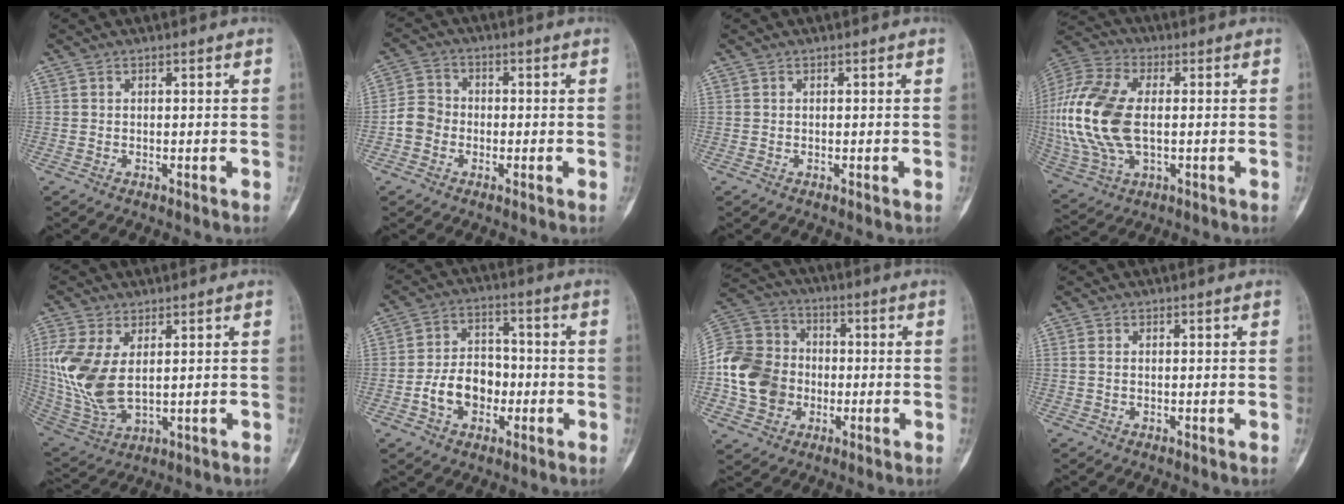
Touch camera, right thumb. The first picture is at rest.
{"total": 5.1, "force": [-1.5, 4.4, 2.0], "torque": [-0.024, 0.016, -0.039]}
{"total": 0.0}
{"total": 20.0, "force": [-0.1, 11.3, 16.5], "torque": [-0.378, 0.003, 0.001]}
{"total": 13.4, "force": [2.0, 7.3, 11.0], "torque": [-0.248, -0.010, 0.055]}
{"total": 9.9, "force": [-2.7, 7.3, 6.2], "torque": [-0.079, 0.033, -0.050]}
{"total": 15.9, "force": [-2.7, 13.3, 8.3], "torque": [-0.151, 0.028, -0.054]}
{"total": 0.9, "force": [0.1, 0.6, 0.7], "torque": [-0.013, 0.000, -0.001]}